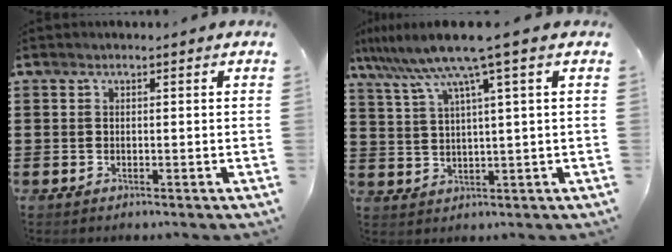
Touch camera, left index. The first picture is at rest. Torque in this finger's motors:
{"motor_torque": [1.22, 0.92, 1.05, 0.21]}